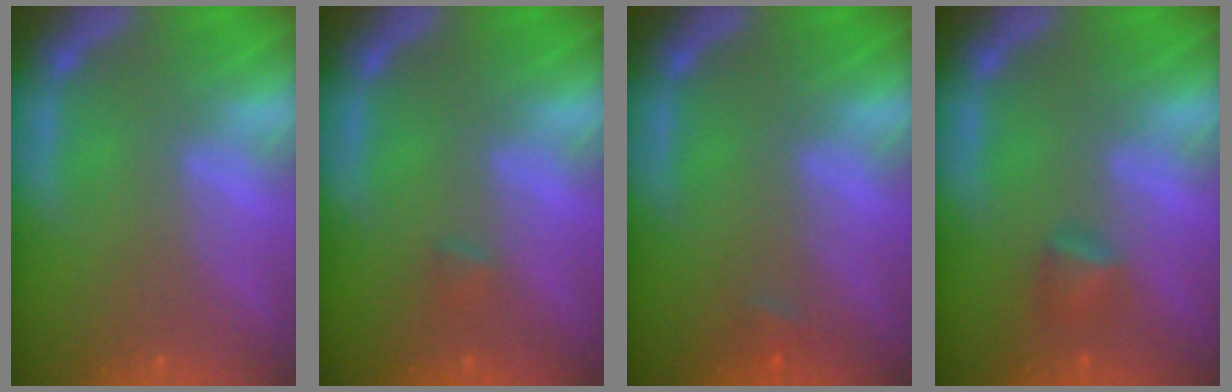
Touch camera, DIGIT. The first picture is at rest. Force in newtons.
{"total": 0.9}
{"total": 0.9}
{"total": 1.9}